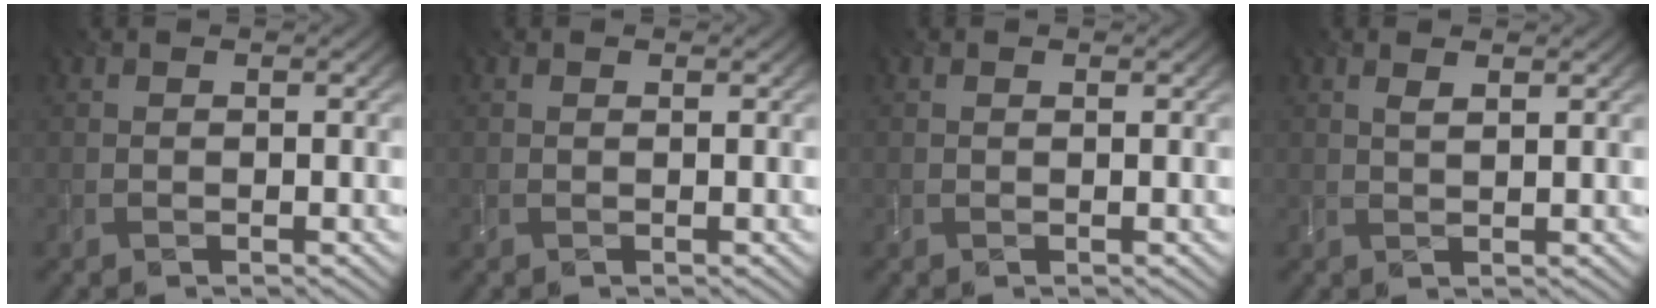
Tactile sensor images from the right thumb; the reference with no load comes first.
{"total": 0.0}
{"total": 0.0}
{"total": 1.5, "force": [0.9, 0.3, 1.2], "torque": [-0.025, -0.001, 0.020]}